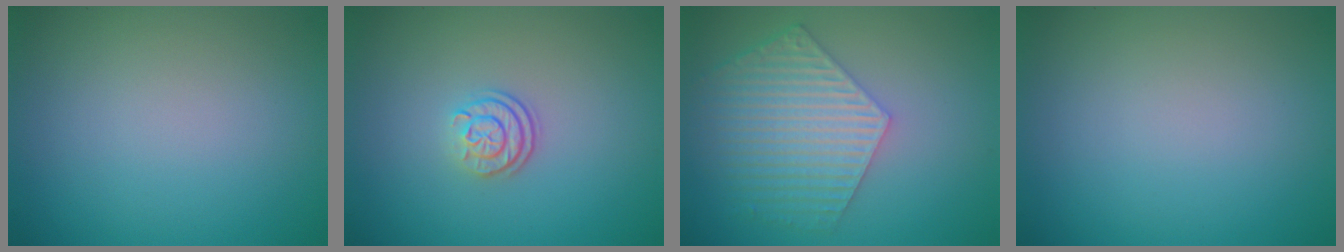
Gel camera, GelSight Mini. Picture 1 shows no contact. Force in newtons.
{"total": 2.5, "press": 1.8, "slide": 1.6}
{"total": 6.1, "press": 4.7, "slide": 3.9}
{"total": 0.0}